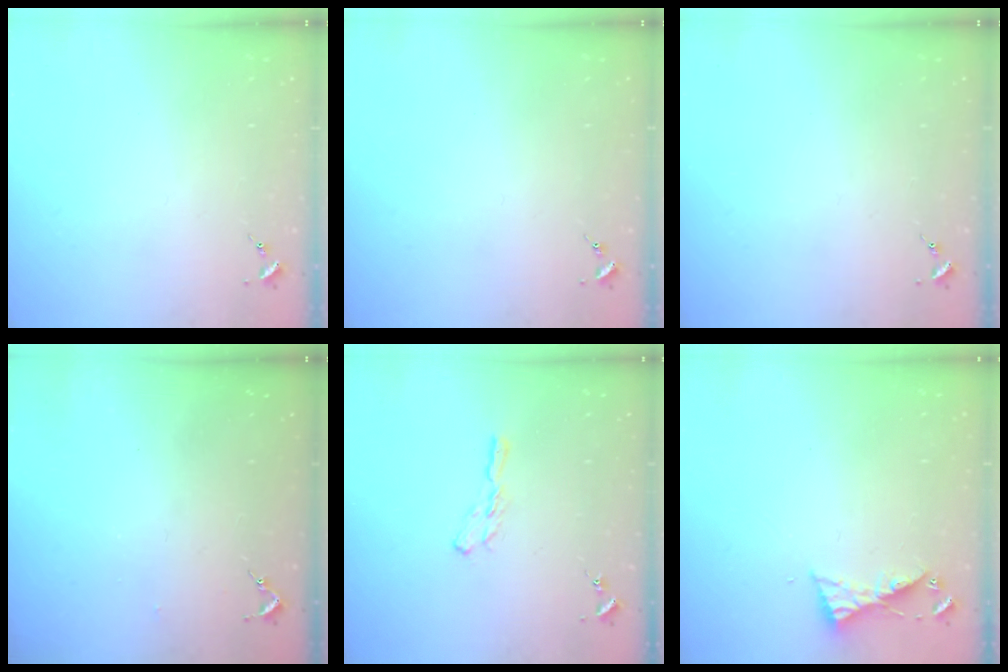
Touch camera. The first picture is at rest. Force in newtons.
{"total": 0.0}
{"total": 0.0}
{"total": 2.6, "press": 2.5, "slide": 0.3}
{"total": 5.8, "press": 5.8, "slide": 0.5}
{"total": 5.2, "press": 5.2, "slide": 0.4}